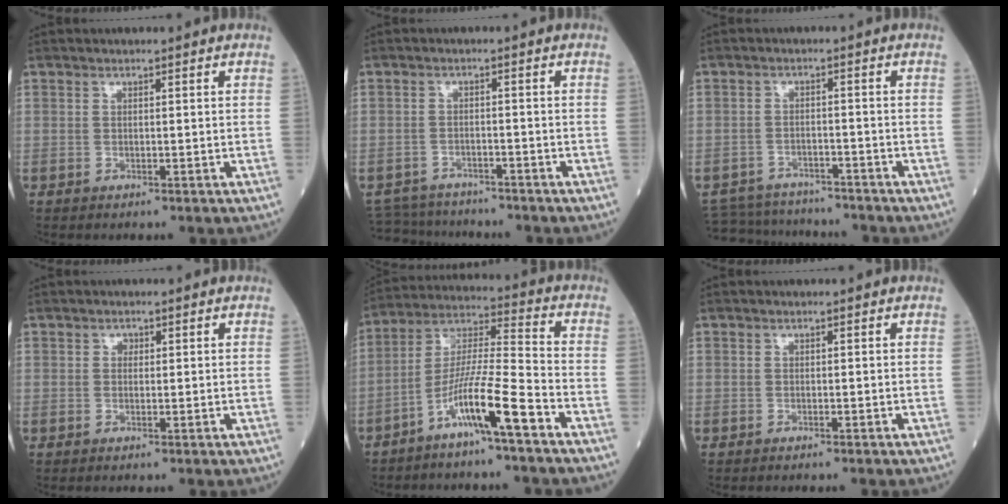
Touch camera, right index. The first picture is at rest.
{"total": 6.0, "force": [-5.8, 1.4, -0.1], "torque": [0.002, 0.003, -0.094]}
{"total": 8.6, "force": [-8.3, 2.0, 0.9], "torque": [-0.013, 0.009, -0.121]}
{"total": 0.6, "force": [0.2, 0.5, 0.2], "torque": [0.000, 0.003, 0.003]}
{"total": 10.6, "force": [-6.2, -0.4, 8.6], "torque": [-0.172, -0.001, -0.118]}
{"total": 1.0, "force": [-0.8, -0.1, 0.5], "torque": [-0.003, 0.002, -0.009]}